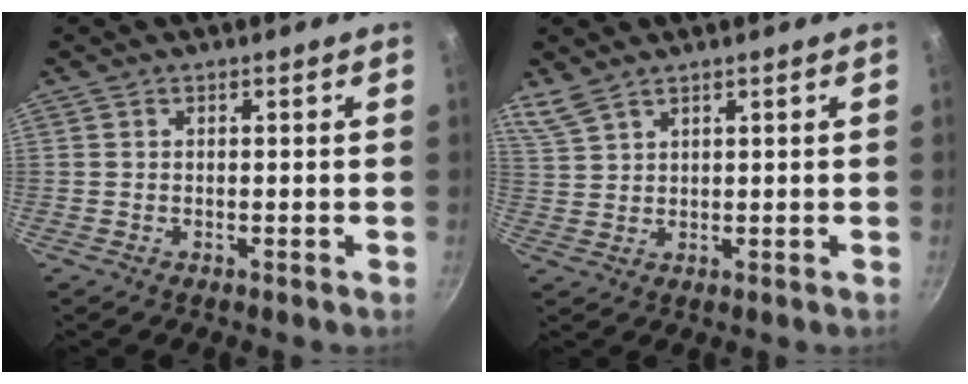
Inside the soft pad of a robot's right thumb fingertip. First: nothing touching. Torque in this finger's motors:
{"motor_torque": [-0.70, 0.62, -0.05, 0.15, 0.10]}